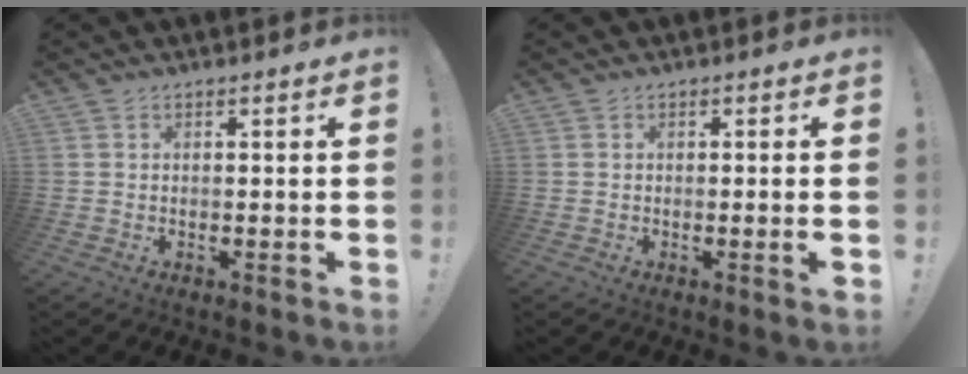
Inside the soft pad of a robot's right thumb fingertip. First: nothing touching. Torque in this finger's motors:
{"motor_torque": [0.04, -0.14, -0.17, 0.25, 0.00]}